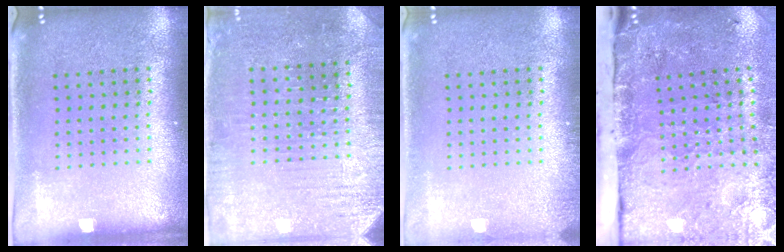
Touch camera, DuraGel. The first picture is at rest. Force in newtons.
{"total": 3.0, "press": 2.9, "slide": 0.7}
{"total": 0.8, "press": 0.8, "slide": 0.1}
{"total": 5.0, "press": 3.6, "slide": 3.4}